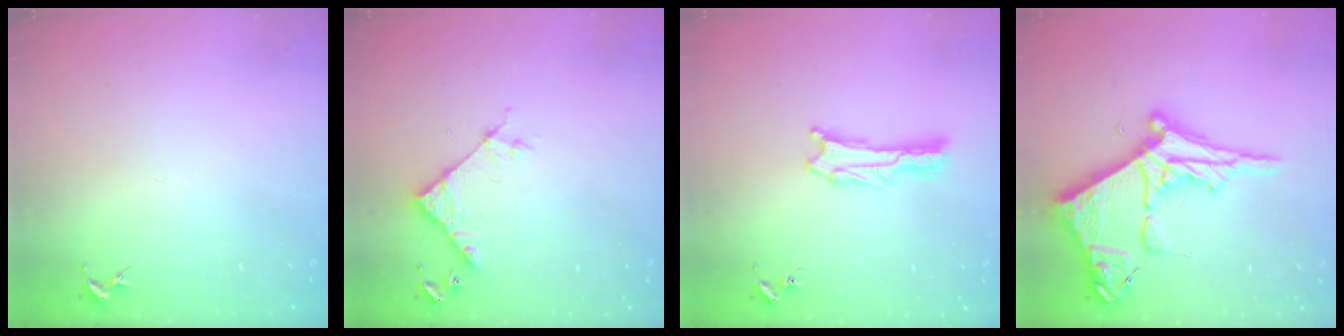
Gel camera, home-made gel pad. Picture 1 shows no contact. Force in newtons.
{"total": 5.7, "press": 5.7, "slide": 0.4}
{"total": 1.1, "press": 1.1, "slide": 0.0}
{"total": 10.3, "press": 10.2, "slide": 1.0}